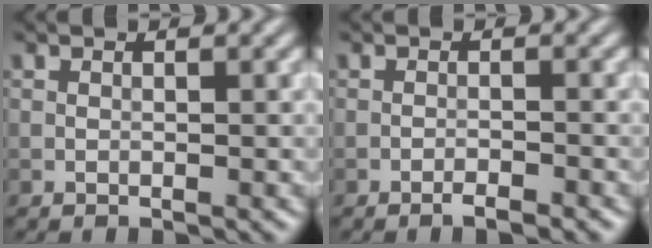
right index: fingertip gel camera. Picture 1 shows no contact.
{"total": 1.3, "force": [-1.0, 0.1, 0.8], "torque": [-0.012, 0.002, -0.018]}